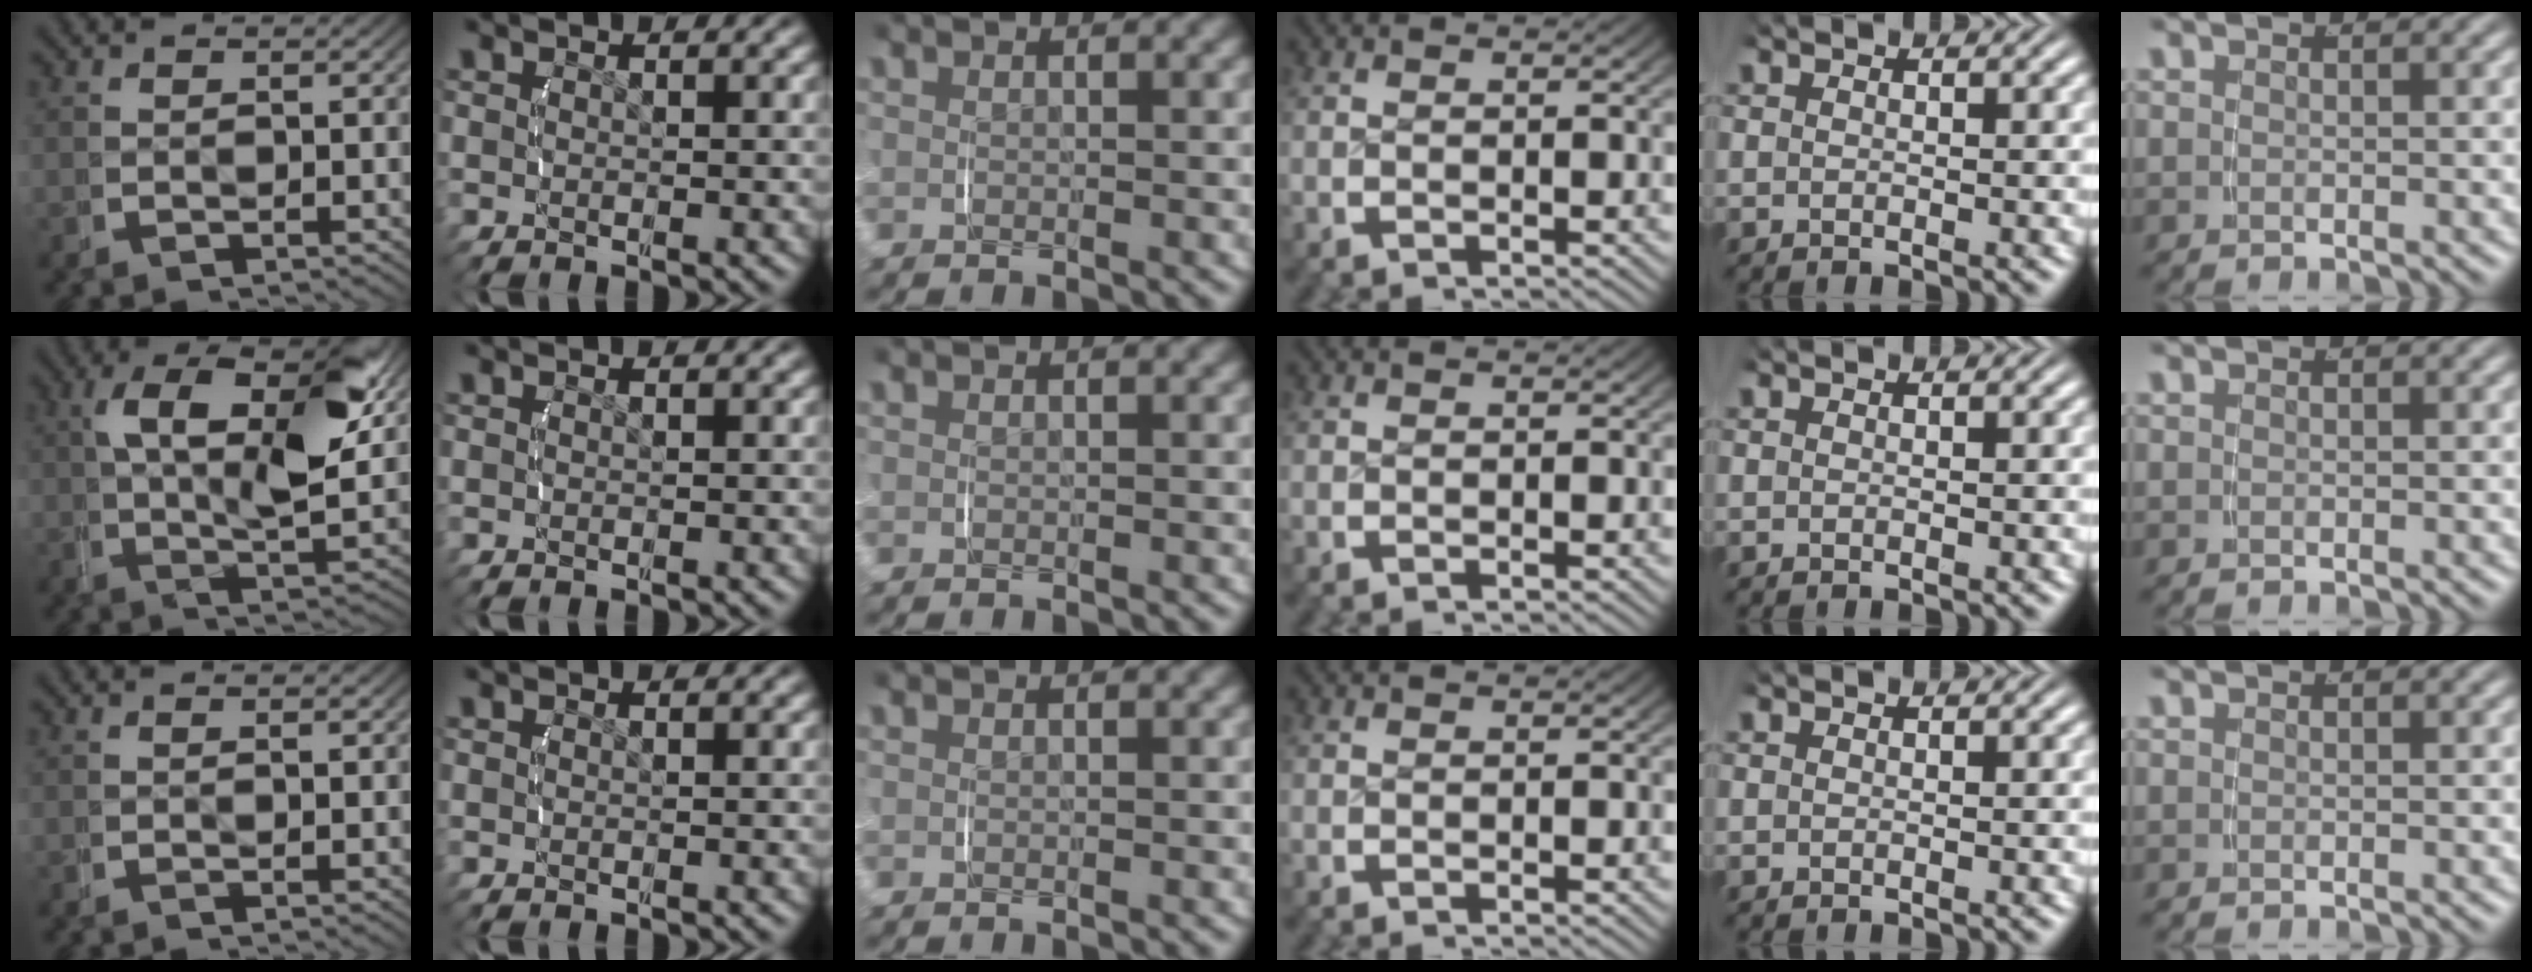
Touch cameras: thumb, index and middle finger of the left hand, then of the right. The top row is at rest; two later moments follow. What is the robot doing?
{"motion": "lift_and_place", "object": "jar lid"}